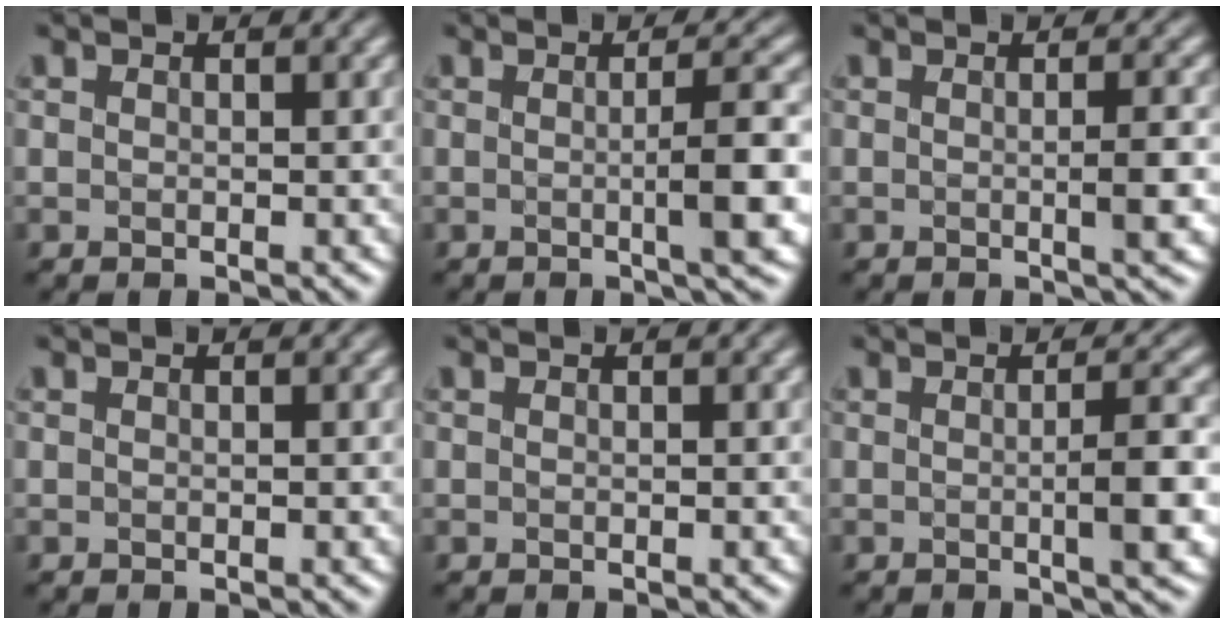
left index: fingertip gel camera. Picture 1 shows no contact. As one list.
[{"total": 4.9, "force": [-1.7, 0.3, 4.6], "torque": [-0.081, 0.004, 0.001]}, {"total": 2.8, "force": [-0.8, 0.4, 2.7], "torque": [-0.045, 0.003, -0.006]}, {"total": 0.0}, {"total": 0.0}, {"total": 4.2, "force": [-1.7, 0.3, 3.8], "torque": [-0.064, 0.005, 0.001]}]